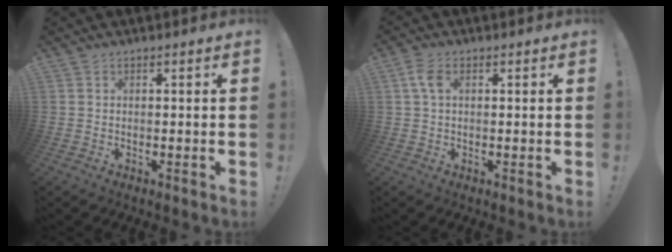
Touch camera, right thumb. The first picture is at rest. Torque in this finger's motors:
{"motor_torque": [0.92, 1.13, 0.41, -0.41, 0.00]}